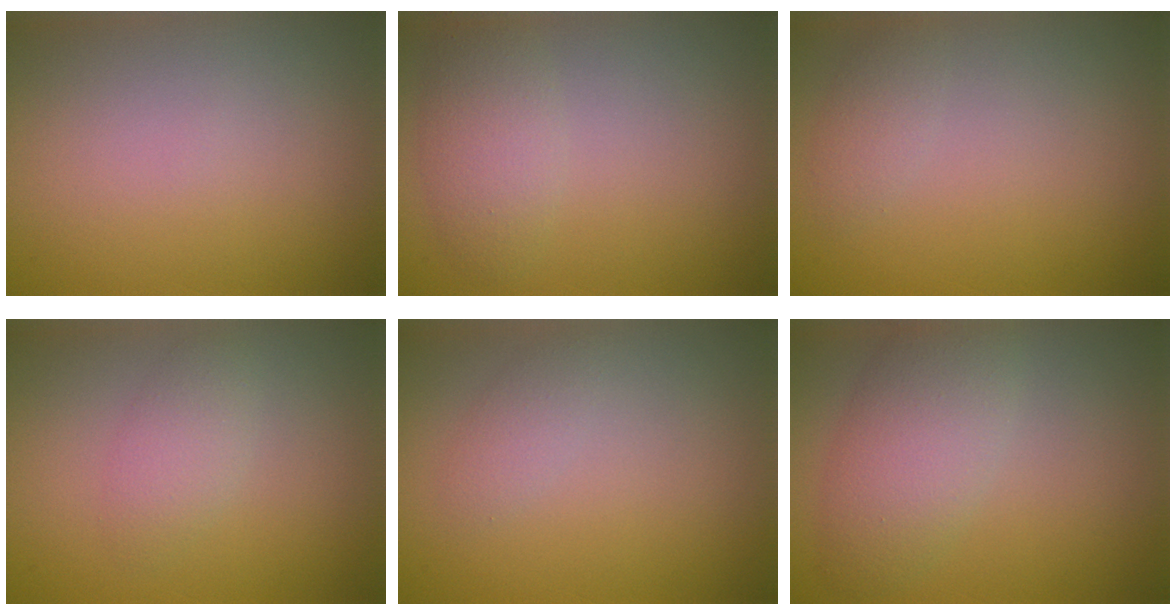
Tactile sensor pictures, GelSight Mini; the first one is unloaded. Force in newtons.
{"total": 2.7, "press": 2.7, "slide": 0.2}
{"total": 1.2, "press": 1.2, "slide": 0.1}
{"total": 2.0, "press": 2.0, "slide": 0.1}
{"total": 1.2, "press": 1.2, "slide": 0.0}
{"total": 4.5, "press": 4.5, "slide": 0.2}